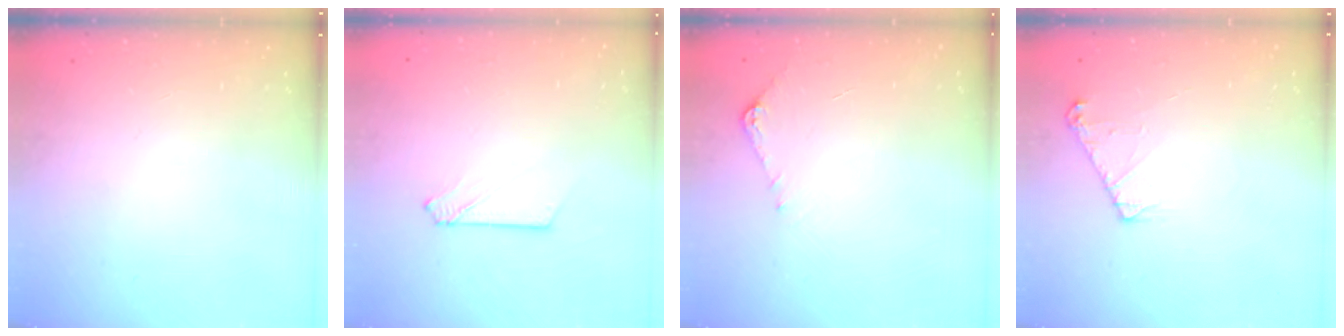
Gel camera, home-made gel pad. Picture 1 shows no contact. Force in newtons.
{"total": 3.0, "press": 3.0, "slide": 0.4}
{"total": 5.1, "press": 5.0, "slide": 0.7}
{"total": 6.0, "press": 6.0, "slide": 0.7}